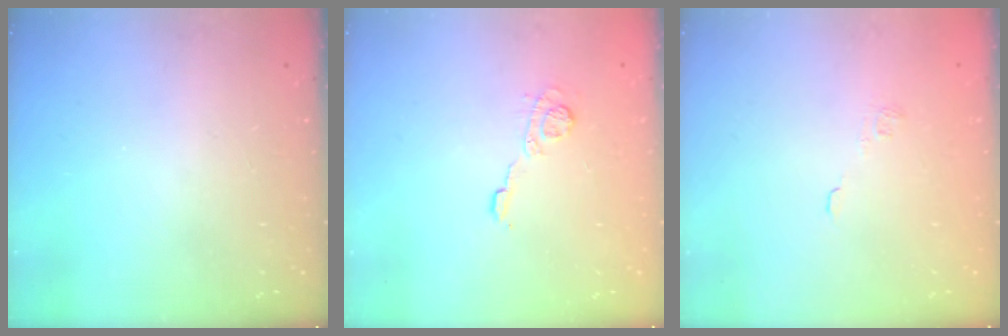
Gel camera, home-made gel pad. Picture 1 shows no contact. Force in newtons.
{"total": 6.2, "press": 6.2, "slide": 0.9}
{"total": 2.0, "press": 1.5, "slide": 1.3}